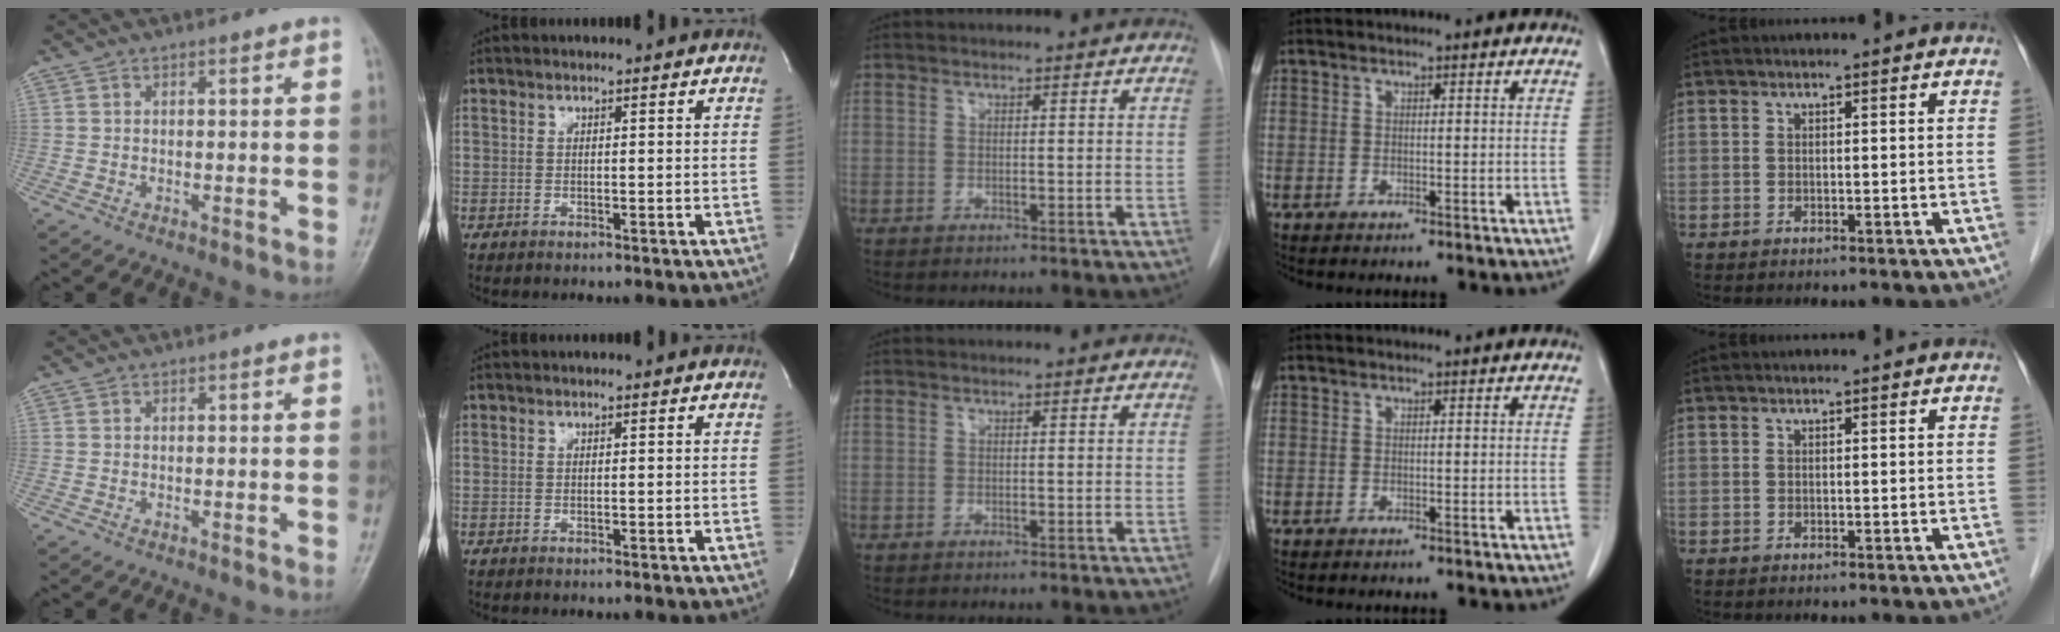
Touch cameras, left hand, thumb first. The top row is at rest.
{}